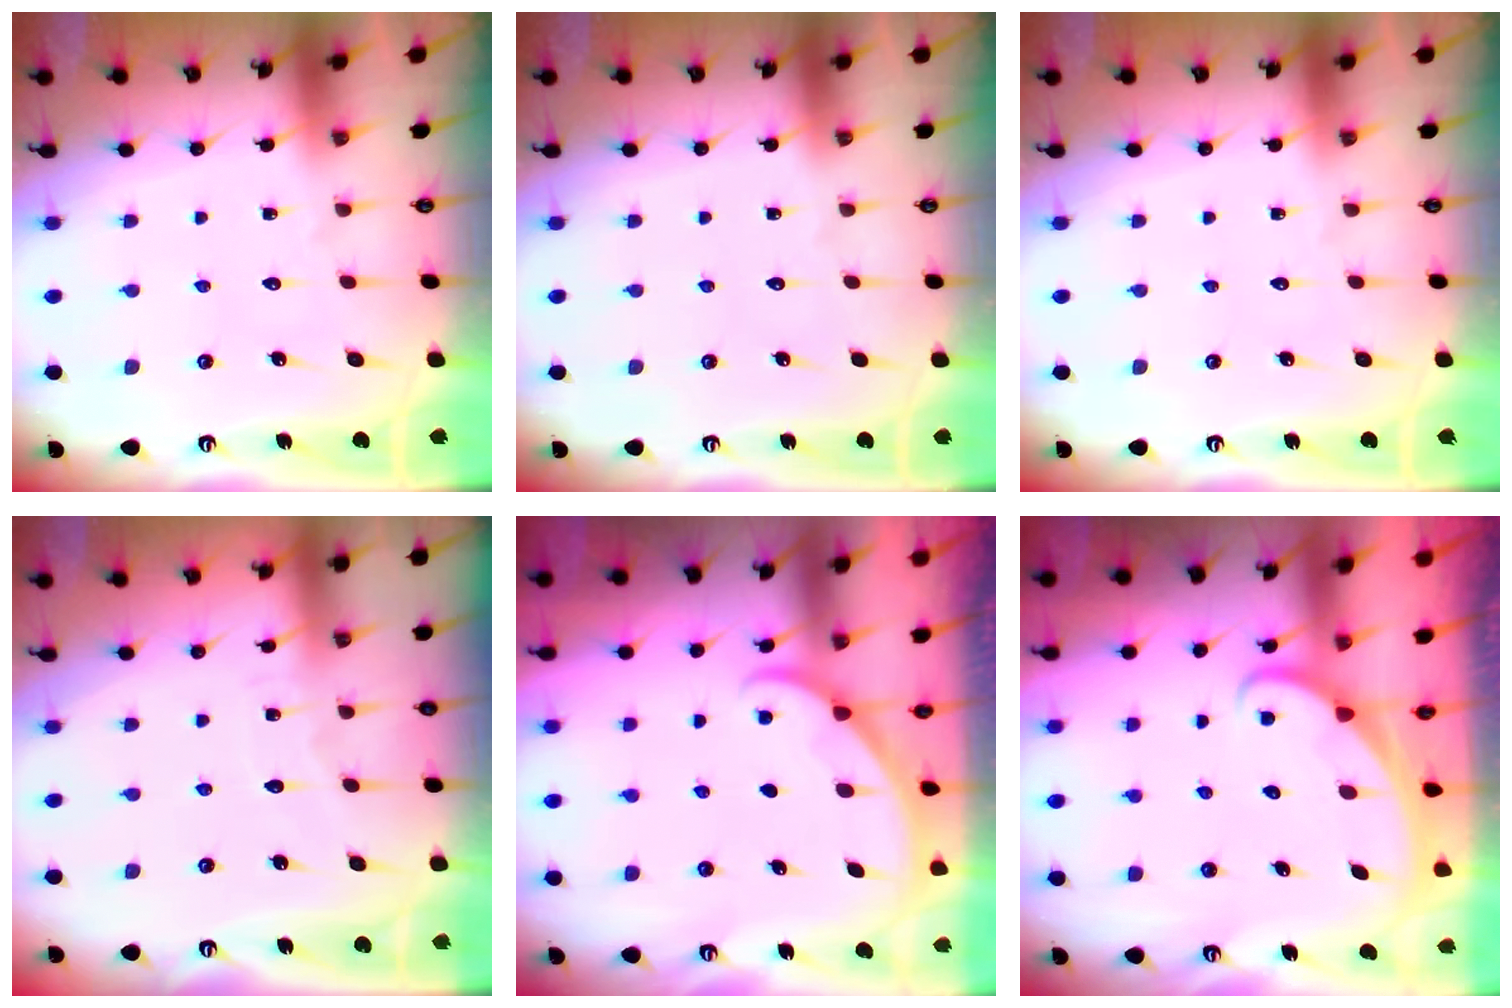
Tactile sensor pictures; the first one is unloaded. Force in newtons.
{"total": 0.0}
{"total": 0.0}
{"total": 3.4, "press": 3.4, "slide": 0.4}
{"total": 2.1, "press": 2.1, "slide": 0.2}
{"total": 2.1, "press": 2.1, "slide": 0.0}